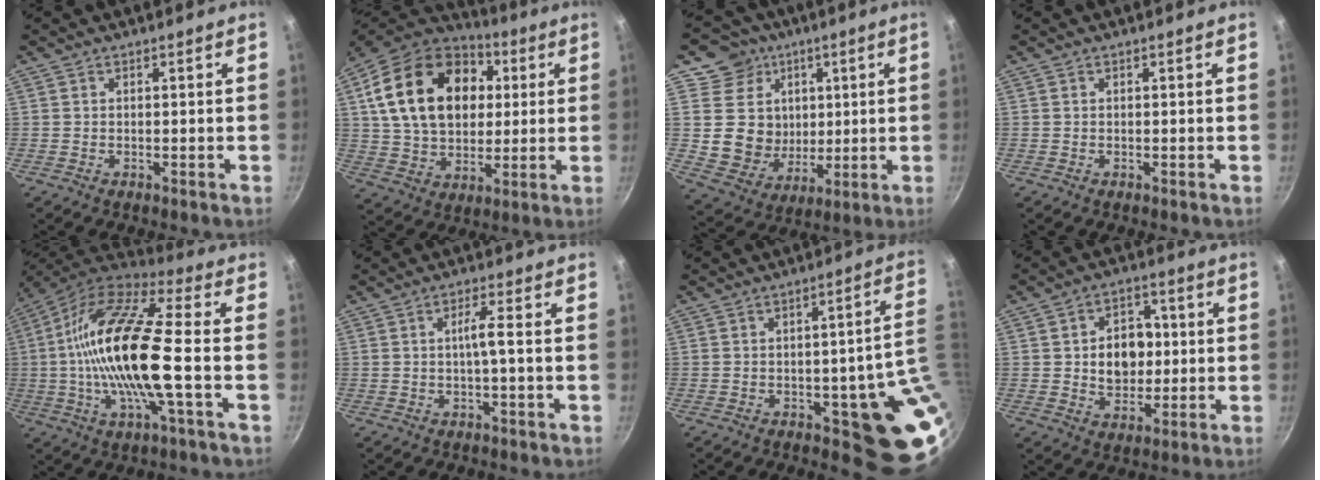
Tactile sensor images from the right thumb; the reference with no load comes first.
{"total": 25.3, "force": [5.9, 17.7, 17.1], "torque": [-0.281, 0.010, 0.098]}
{"total": 14.6, "force": [4.1, 13.2, 4.7], "torque": [-0.050, -0.021, 0.079]}
{"total": 0.0}
{"total": 21.6, "force": [-2.0, 5.8, 20.7], "torque": [-0.394, 0.029, -0.052]}
{"total": 3.2, "force": [-0.4, 0.0, 3.2], "torque": [-0.066, 0.009, -0.007]}
{"total": 14.0, "force": [-1.5, 5.0, 13.0], "torque": [-0.095, 0.003, -0.016]}
{"total": 10.1, "force": [0.5, 7.7, 6.5], "torque": [-0.060, 0.004, 0.009]}